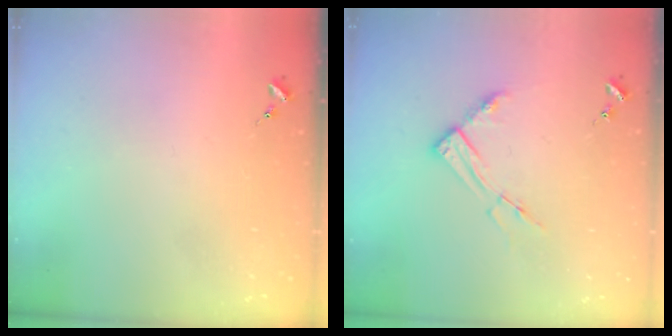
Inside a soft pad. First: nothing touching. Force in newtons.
{"total": 8.6, "press": 8.5, "slide": 0.9}